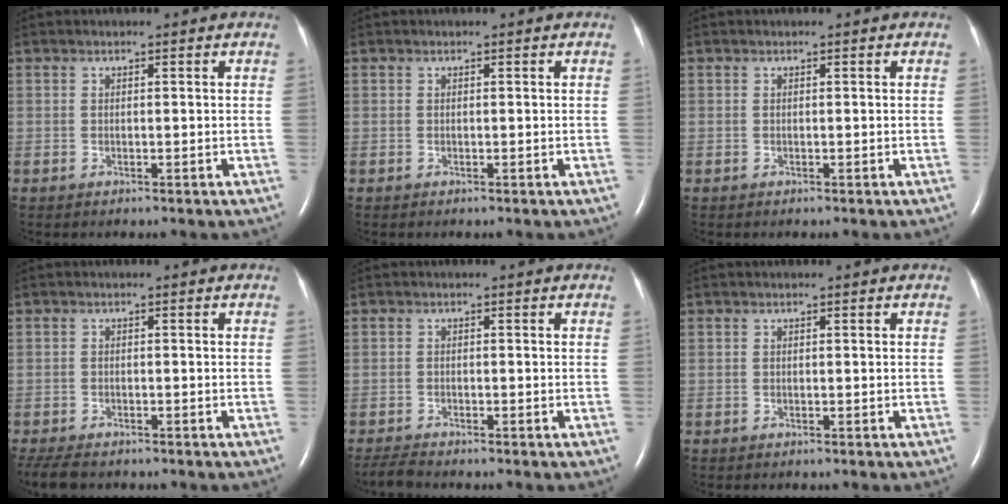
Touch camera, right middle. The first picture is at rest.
{"total": 0.0}
{"total": 0.0}
{"total": 5.9, "force": [-4.9, 2.0, 2.7], "torque": [-0.048, -0.012, -0.077]}
{"total": 2.2, "force": [-2.2, -0.1, 0.5], "torque": [-0.018, -0.012, -0.040]}
{"total": 0.0}